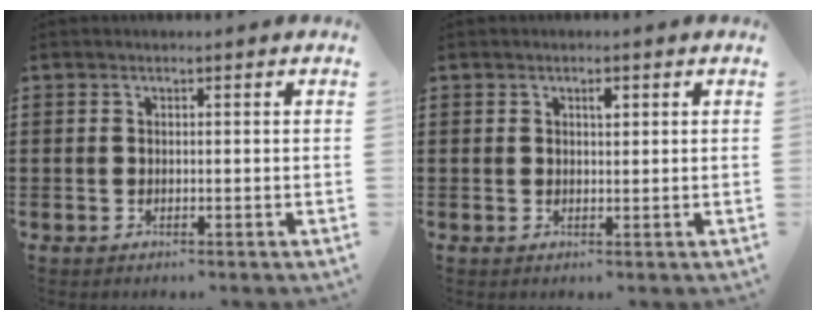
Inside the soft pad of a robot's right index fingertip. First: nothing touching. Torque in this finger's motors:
{"motor_torque": [0.02, -0.01, 0.00, 0.02]}